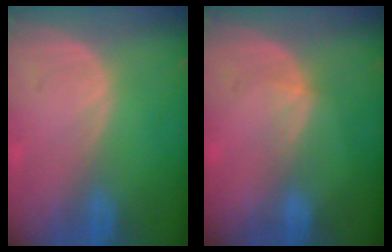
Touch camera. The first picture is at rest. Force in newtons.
{"total": 2.1, "press": 1.7, "slide": 1.2}